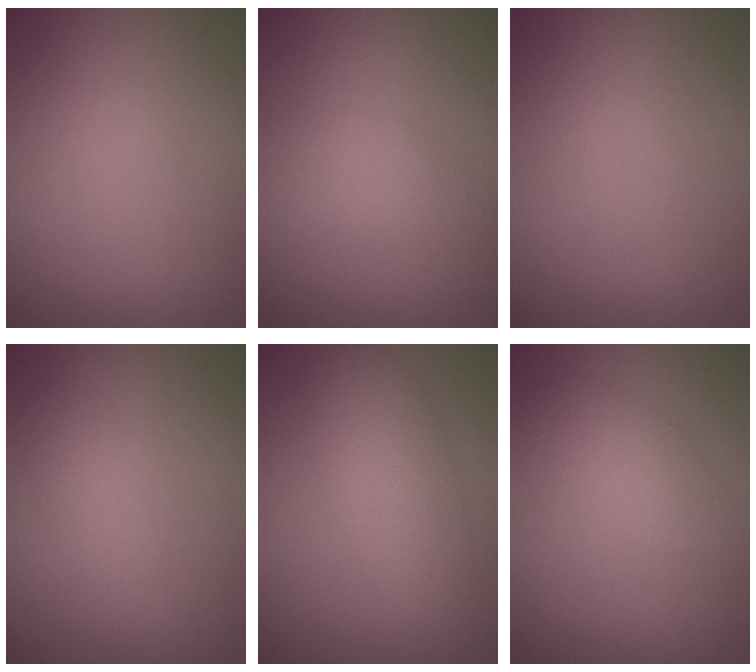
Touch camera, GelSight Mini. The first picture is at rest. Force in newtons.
{"total": 2.1, "press": 2.1, "slide": 0.1}
{"total": 0.0}
{"total": 1.9, "press": 1.9, "slide": 0.1}
{"total": 4.5, "press": 4.5, "slide": 0.2}
{"total": 2.7, "press": 2.6, "slide": 0.1}